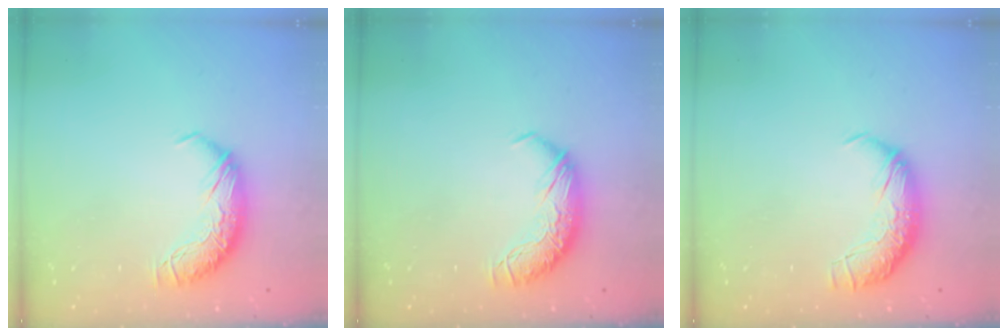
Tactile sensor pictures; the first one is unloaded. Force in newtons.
{"total": 0.0}
{"total": 2.3, "press": 1.0, "slide": 2.1}